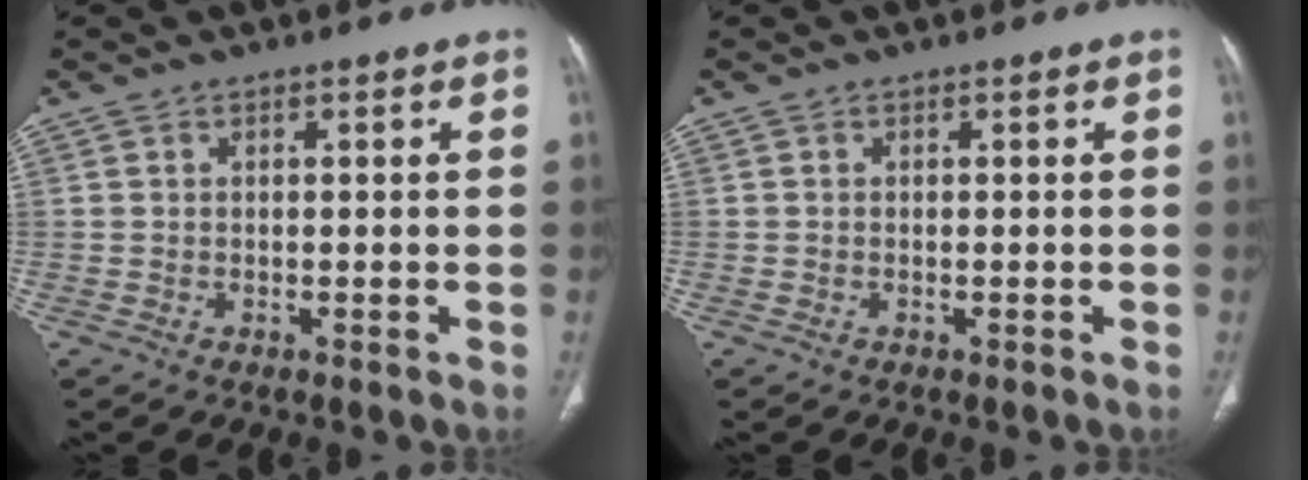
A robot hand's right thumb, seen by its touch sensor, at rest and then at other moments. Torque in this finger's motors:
{"motor_torque": [-0.09, 0.00, -0.01, -0.04, 0.00]}